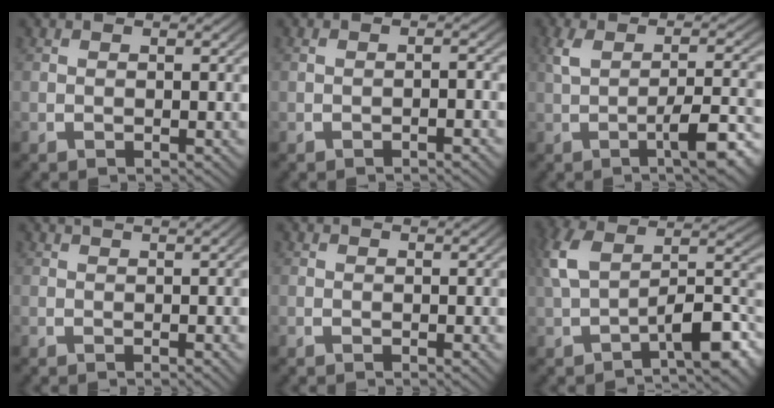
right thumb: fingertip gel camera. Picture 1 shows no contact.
{"total": 0.7, "force": [-0.6, 0.1, 0.4], "torque": [-0.007, 0.000, -0.011]}
{"total": 5.6, "force": [-0.9, 1.8, 5.2], "torque": [-0.084, 0.000, -0.007]}
{"total": 1.7, "force": [1.4, -0.1, 1.0], "torque": [-0.009, 0.004, 0.023]}
{"total": 0.9, "force": [0.9, -0.1, 0.3], "torque": [0.000, -0.001, 0.015]}
{"total": 8.3, "force": [-1.3, 4.5, 6.9], "torque": [-0.131, -0.008, -0.002]}